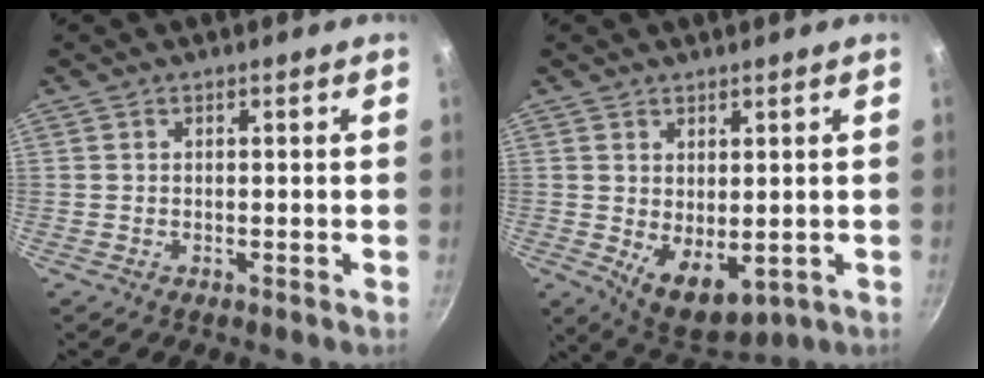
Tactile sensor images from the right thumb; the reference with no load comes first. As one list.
[{"total": 8.2, "force": [0.1, 4.9, 6.6], "torque": [-0.077, -0.020, 0.022]}]